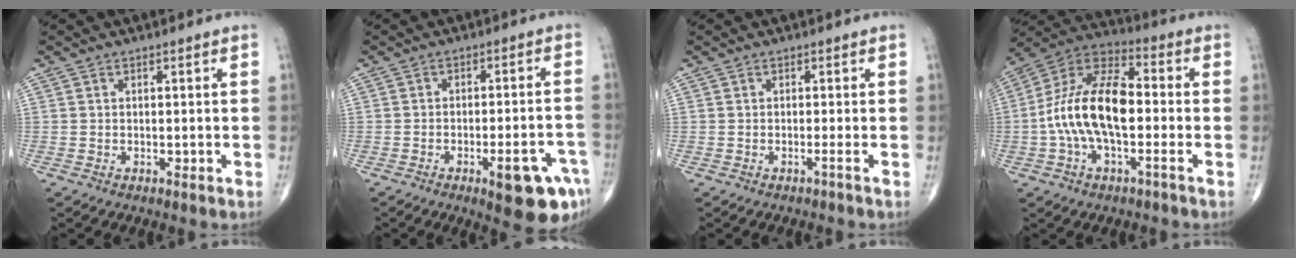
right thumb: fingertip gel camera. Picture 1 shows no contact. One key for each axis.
{"total": 11.0, "fx": -5.2, "fy": 3.6, "fz": 8.9, "tx": -0.089, "ty": 0.024, "tz": -0.058}
{"total": 0.0}
{"total": 16.6, "fx": -1.3, "fy": 8.2, "fz": 14.3, "tx": -0.273, "ty": 0.040, "tz": -0.032}